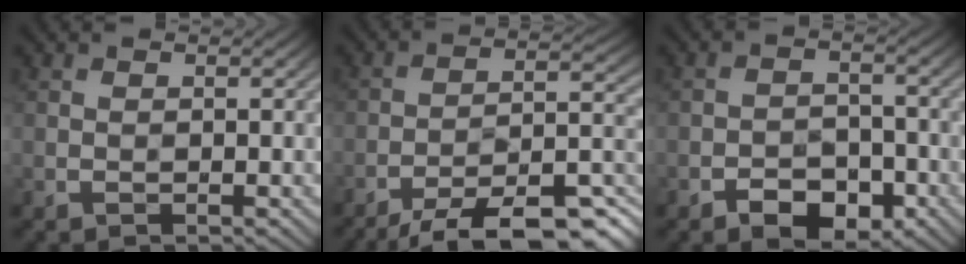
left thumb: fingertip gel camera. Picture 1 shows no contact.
{"total": 13.9, "force": [-10.6, 3.4, 8.4], "torque": [-0.138, 0.003, -0.167]}
{"total": 5.0, "force": [-3.2, 2.8, 2.7], "torque": [-0.041, 0.001, -0.053]}